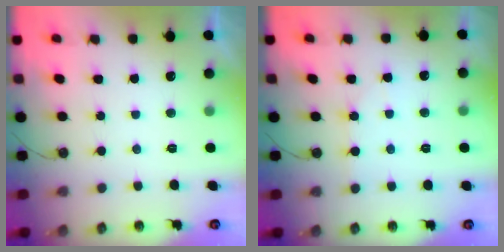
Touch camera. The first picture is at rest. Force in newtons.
{"total": 2.6, "press": 2.6, "slide": 0.4}